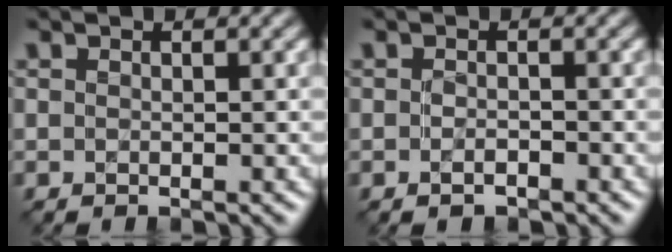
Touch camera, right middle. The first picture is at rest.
{"total": 1.1, "force": [-0.6, 0.5, 0.8], "torque": [-0.016, 0.001, -0.010]}